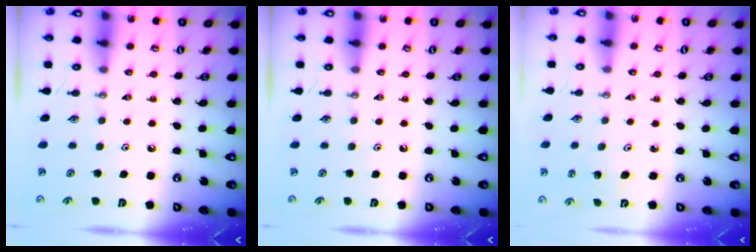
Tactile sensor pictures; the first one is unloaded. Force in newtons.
{"total": 0.0}
{"total": 2.8, "press": 2.6, "slide": 1.2}